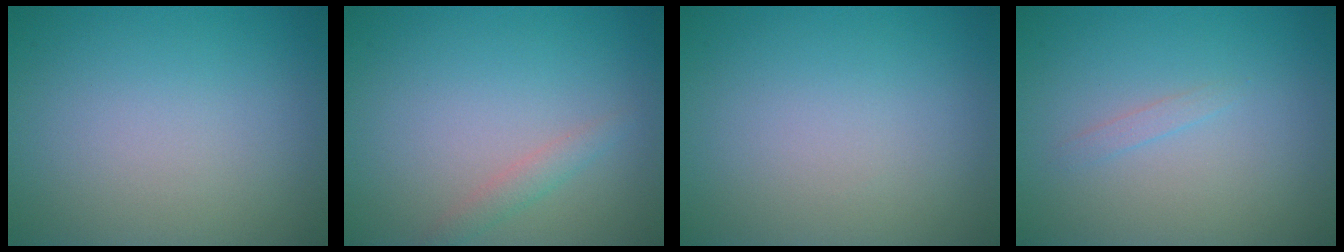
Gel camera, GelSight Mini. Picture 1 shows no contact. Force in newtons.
{"total": 1.3, "press": 1.3, "slide": 0.1}
{"total": 0.0}
{"total": 0.7, "press": 0.7, "slide": 0.0}